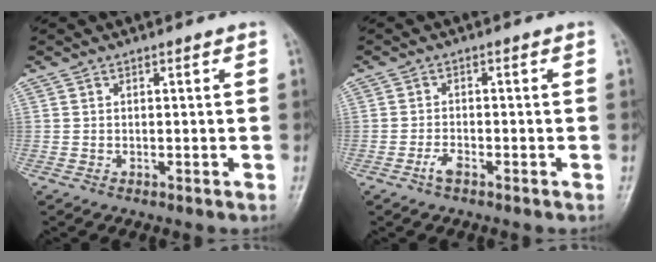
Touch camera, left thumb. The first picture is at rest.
{"total": 2.1, "force": [-1.5, 0.8, 1.2], "torque": [-0.027, 0.010, -0.030]}